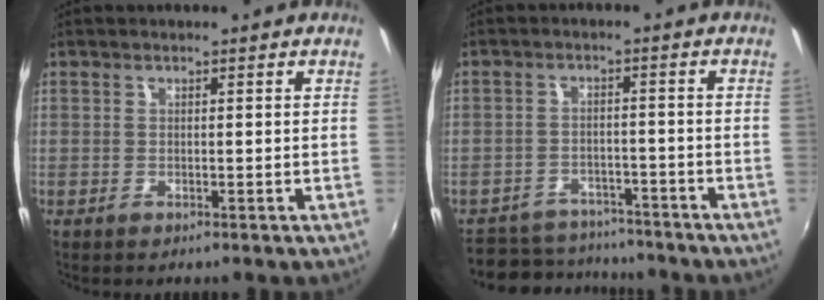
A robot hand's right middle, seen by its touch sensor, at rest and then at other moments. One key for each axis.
{"total": 12.6, "fx": -10.7, "fy": 5.8, "fz": 3.5, "tx": -0.096, "ty": 0.011, "tz": -0.143}